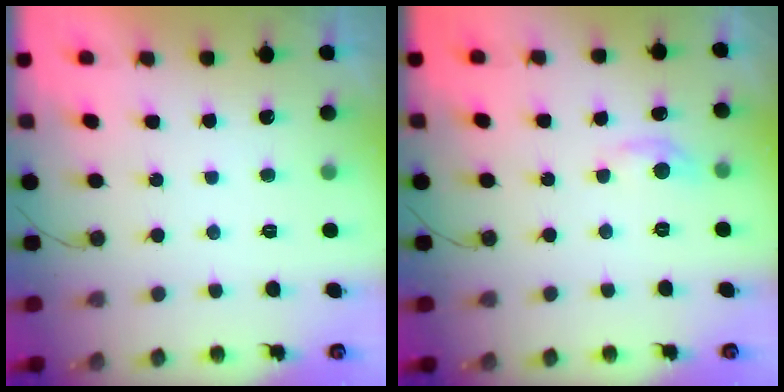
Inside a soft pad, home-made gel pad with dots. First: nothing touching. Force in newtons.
{"total": 6.3, "press": 6.3, "slide": 0.9}